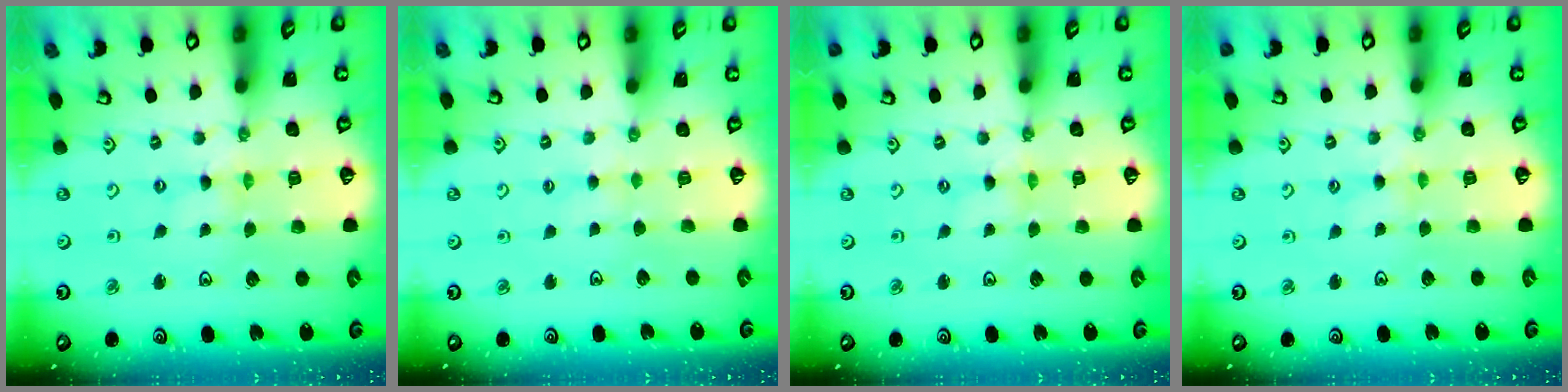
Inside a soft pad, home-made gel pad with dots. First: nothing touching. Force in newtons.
{"total": 1.6, "press": 1.6, "slide": 0.3}
{"total": 0.0}
{"total": 2.3, "press": 2.3, "slide": 0.4}